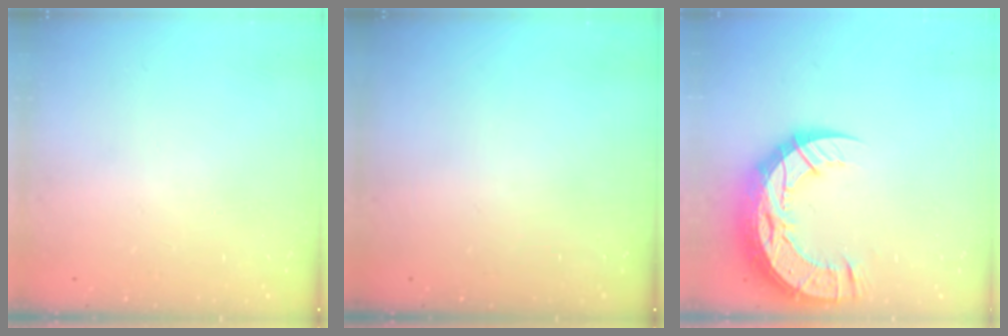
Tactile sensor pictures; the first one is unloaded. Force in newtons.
{"total": 0.0}
{"total": 19.2, "press": 19.1, "slide": 1.4}